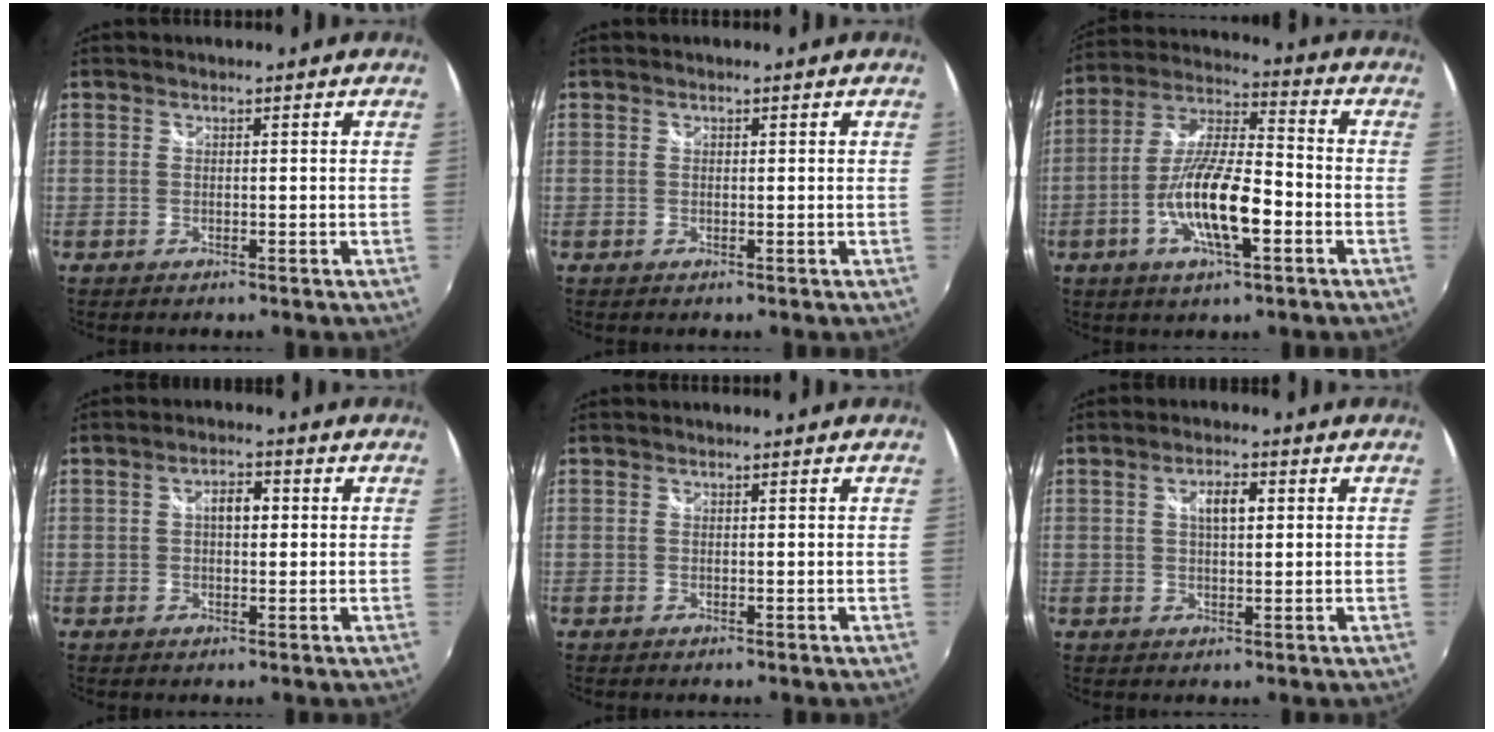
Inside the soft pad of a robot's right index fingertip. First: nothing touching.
{"total": 0.0}
{"total": 14.4, "force": [-4.9, 3.9, 13.0], "torque": [-0.259, -0.005, -0.093]}
{"total": 3.5, "force": [0.5, 1.8, 3.0], "torque": [-0.048, 0.010, 0.007]}
{"total": 0.0}
{"total": 4.0, "force": [1.1, 1.5, 3.6], "torque": [-0.060, 0.008, 0.018]}